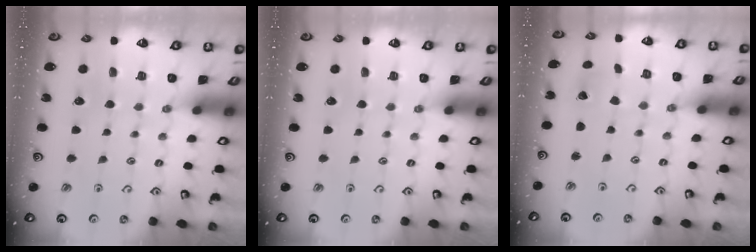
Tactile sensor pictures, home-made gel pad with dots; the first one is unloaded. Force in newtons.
{"total": 0.0}
{"total": 0.8, "press": 0.8, "slide": 0.1}